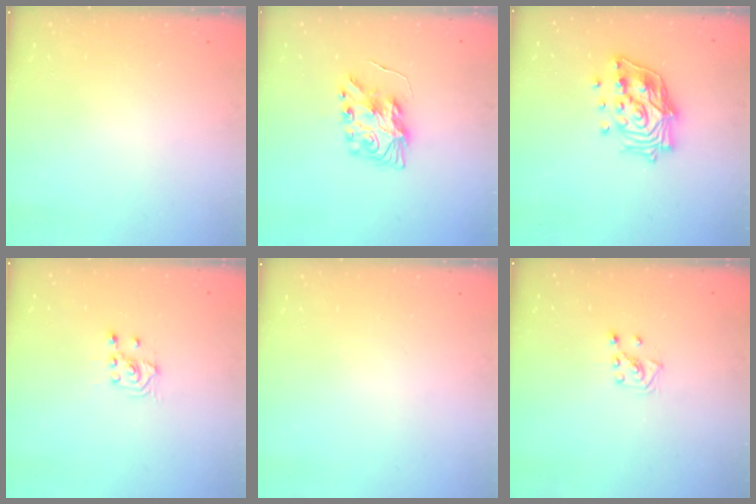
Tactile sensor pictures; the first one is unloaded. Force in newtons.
{"total": 8.7, "press": 8.7, "slide": 0.3}
{"total": 14.6, "press": 14.5, "slide": 1.8}
{"total": 2.5, "press": 2.4, "slide": 0.7}
{"total": 0.0}
{"total": 4.4, "press": 4.3, "slide": 0.6}